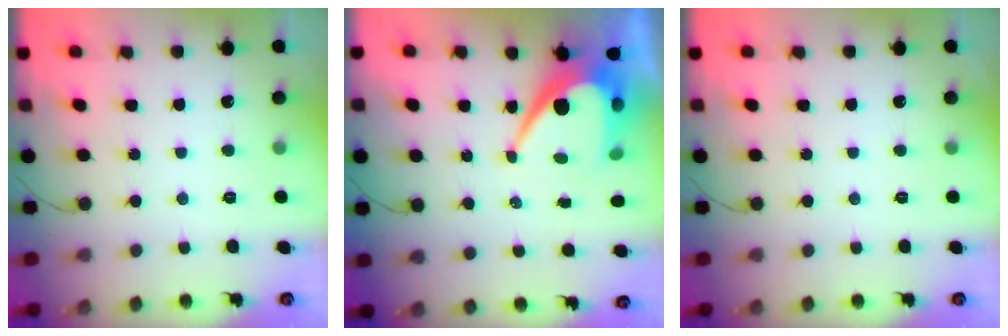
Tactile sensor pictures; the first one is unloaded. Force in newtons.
{"total": 11.0, "press": 11.0, "slide": 1.0}
{"total": 0.0}